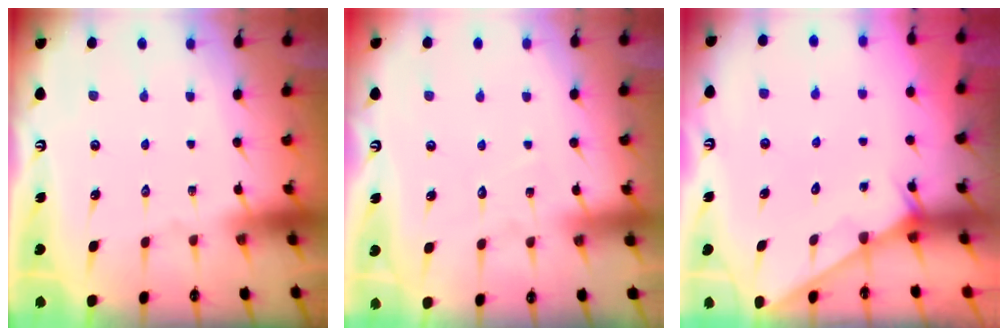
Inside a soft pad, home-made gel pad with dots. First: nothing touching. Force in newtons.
{"total": 3.4, "press": 3.4, "slide": 0.3}
{"total": 2.7, "press": 2.7, "slide": 0.2}